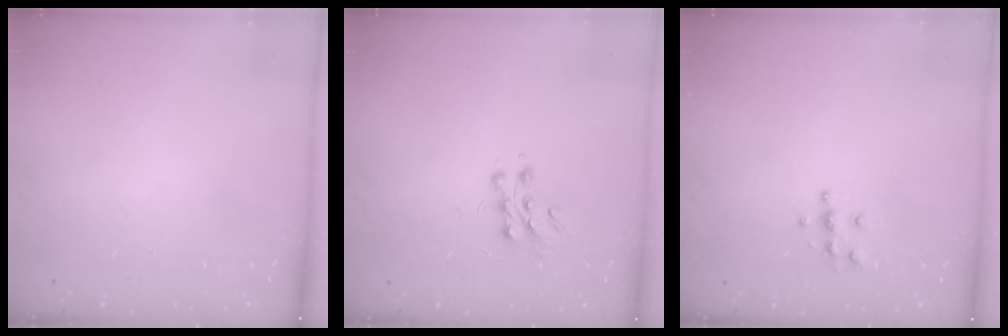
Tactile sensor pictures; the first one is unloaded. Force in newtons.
{"total": 7.9, "press": 7.8, "slide": 0.6}
{"total": 5.5, "press": 5.5, "slide": 0.5}